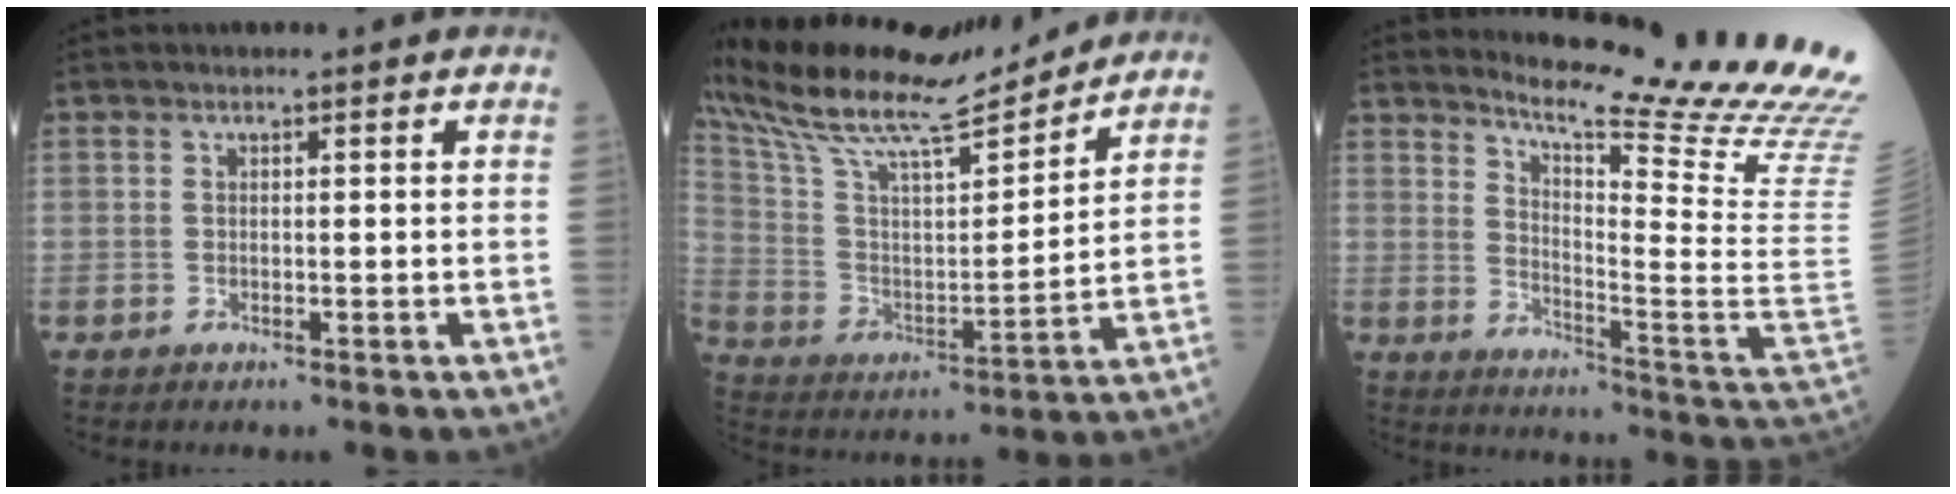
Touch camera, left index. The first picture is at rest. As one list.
[{"total": 21.6, "force": [19.4, 2.5, 9.3], "torque": [-0.189, 0.016, 0.329]}, {"total": 22.6, "force": [19.6, -3.4, 10.6], "torque": [-0.177, -0.145, 0.258]}]